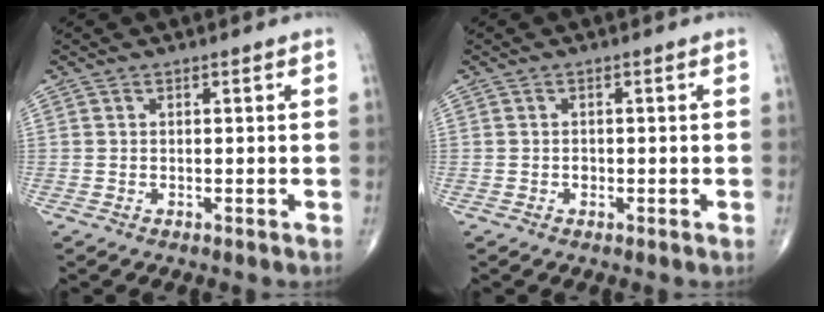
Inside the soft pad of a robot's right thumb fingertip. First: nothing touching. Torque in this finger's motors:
{"motor_torque": [0.23, 0.05, 0.25, 0.04, 0.00]}